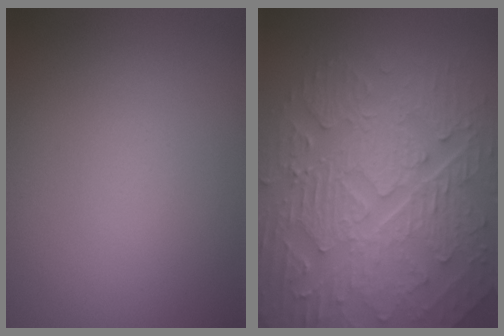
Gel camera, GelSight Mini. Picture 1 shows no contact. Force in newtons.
{"total": 10.2, "press": 6.9, "slide": 7.5}